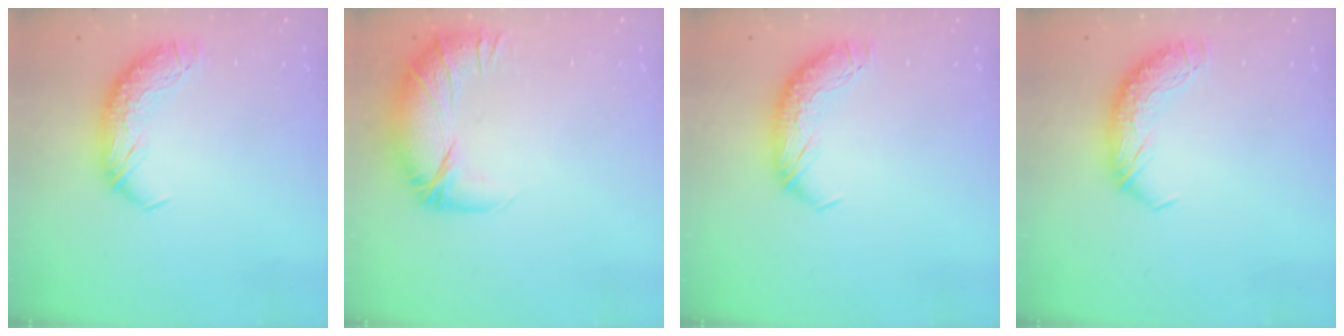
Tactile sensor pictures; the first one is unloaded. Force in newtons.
{"total": 3.1, "press": 2.0, "slide": 2.4}
{"total": 0.0}
{"total": 0.0}